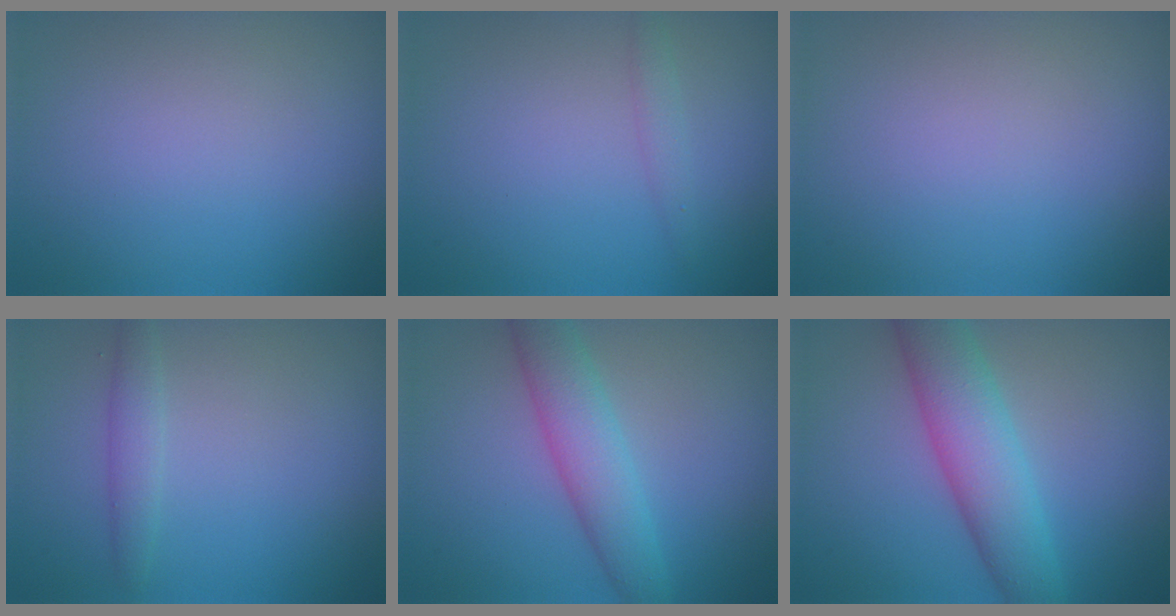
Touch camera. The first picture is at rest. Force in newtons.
{"total": 1.0, "press": 1.0, "slide": 0.0}
{"total": 0.0}
{"total": 1.7, "press": 1.7, "slide": 0.1}
{"total": 4.6, "press": 4.6, "slide": 0.1}
{"total": 6.4, "press": 6.4, "slide": 0.2}